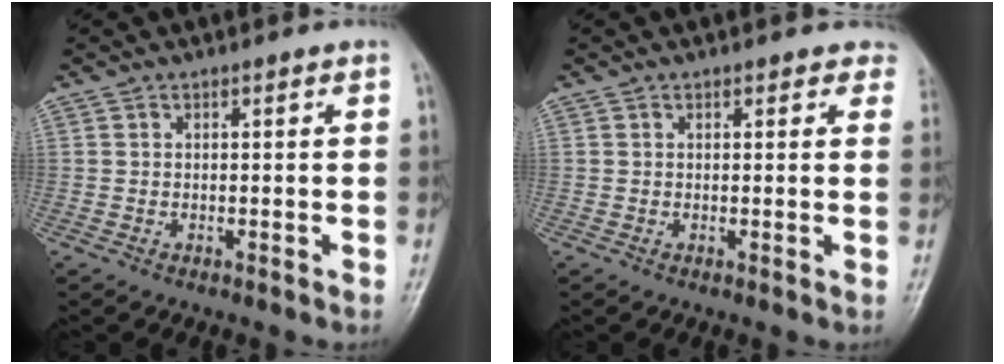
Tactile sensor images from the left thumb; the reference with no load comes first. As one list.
[{"total": 2.9, "force": [2.3, 1.6, 0.7], "torque": [0.025, -0.006, 0.009]}]